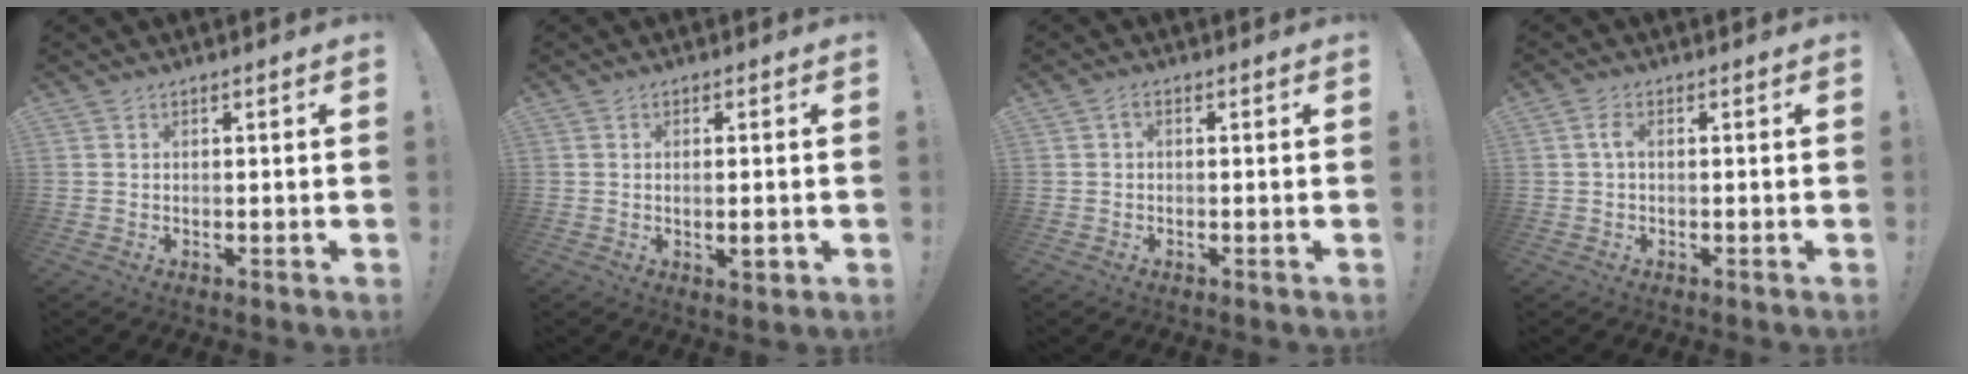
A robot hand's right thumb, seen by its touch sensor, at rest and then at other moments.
{"total": 3.1, "force": [-0.5, 0.7, 3.0], "torque": [-0.033, -0.004, -0.011]}
{"total": 1.2, "force": [-0.3, 0.5, 1.0], "torque": [-0.019, 0.004, -0.007]}
{"total": 2.5, "force": [0.1, 1.0, 2.3], "torque": [-0.045, 0.008, 0.000]}